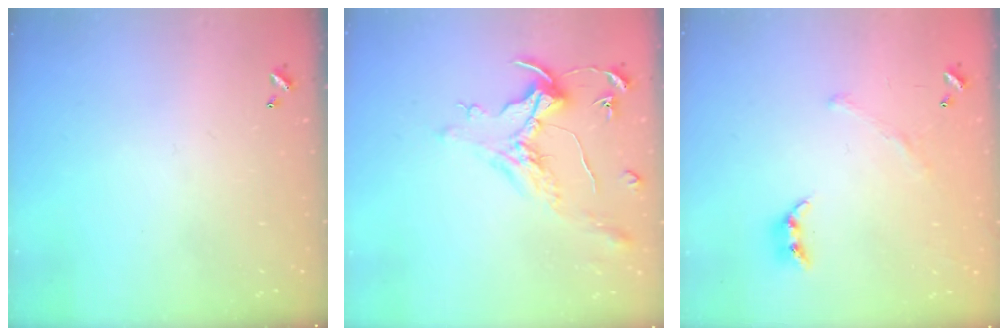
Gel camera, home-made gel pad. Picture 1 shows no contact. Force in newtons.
{"total": 1.6, "press": 1.4, "slide": 0.7}
{"total": 2.9, "press": 2.7, "slide": 1.0}